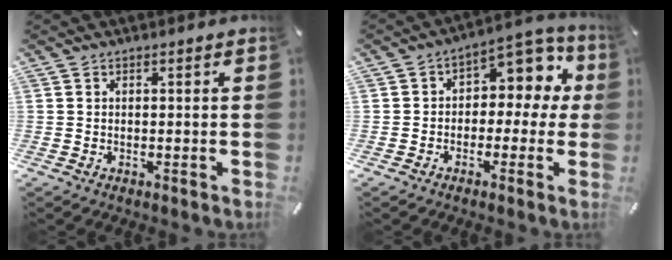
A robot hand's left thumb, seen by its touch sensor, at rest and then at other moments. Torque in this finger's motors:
{"motor_torque": [0.58, 0.17, 0.40, 0.61, 0.00]}